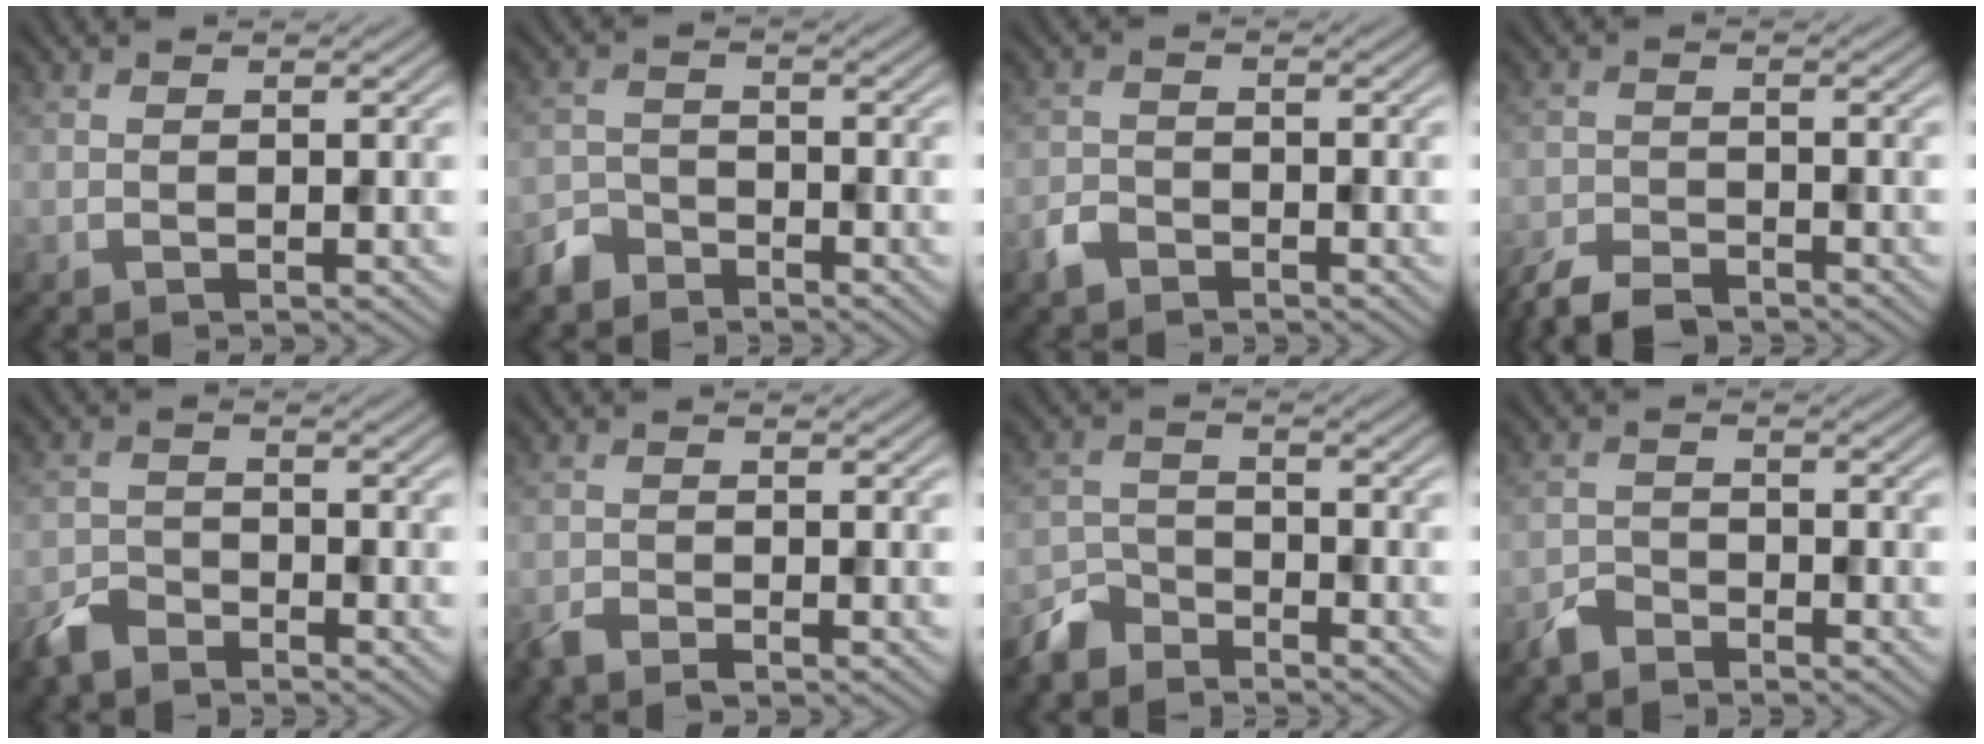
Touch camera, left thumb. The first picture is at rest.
{"total": 3.6, "force": [-3.1, 1.6, 0.7], "torque": [-0.016, -0.001, -0.074]}
{"total": 2.6, "force": [-2.0, 1.4, 0.8], "torque": [-0.020, -0.002, -0.048]}
{"total": 5.3, "force": [-4.7, 1.2, 2.1], "torque": [-0.039, -0.011, -0.094]}
{"total": 3.8, "force": [-3.3, 1.5, 1.1], "torque": [-0.025, -0.005, -0.076]}
{"total": 2.5, "force": [-2.1, 0.7, 1.1], "torque": [-0.026, -0.008, -0.045]}
{"total": 4.8, "force": [-4.2, 1.9, 1.0], "torque": [-0.022, -0.004, -0.099]}
{"total": 2.7, "force": [-2.4, 1.0, 0.6], "torque": [-0.012, 0.000, -0.056]}